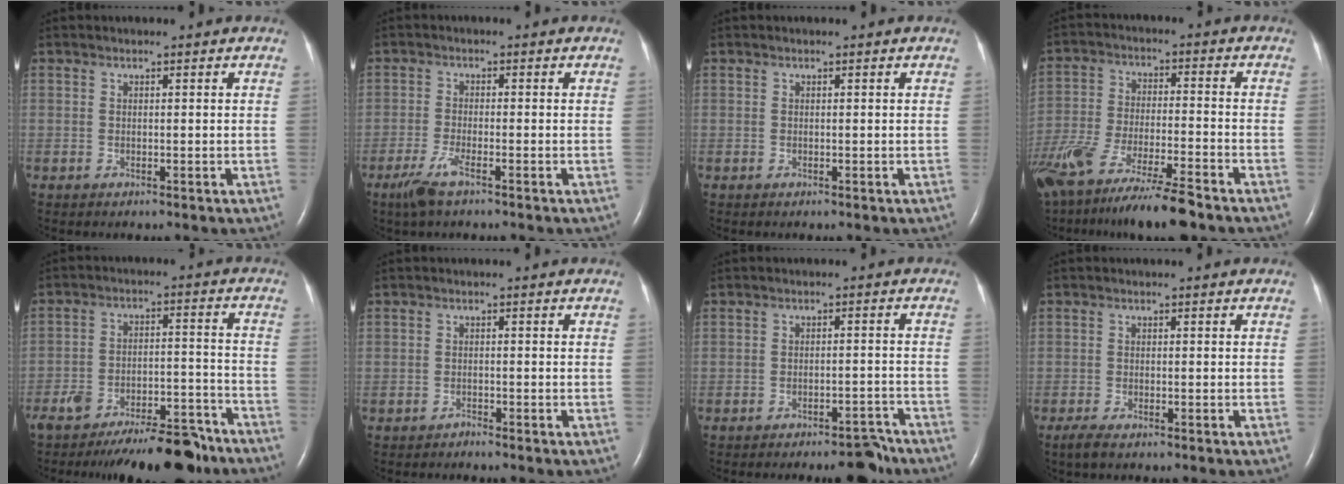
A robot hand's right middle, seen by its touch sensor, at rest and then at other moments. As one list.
[{"total": 3.9, "force": [-2.6, 0.4, 2.9], "torque": [-0.074, -0.010, -0.054]}, {"total": 0.0}, {"total": 18.4, "force": [-14.2, 2.1, 11.5], "torque": [-0.222, -0.056, -0.249]}, {"total": 15.0, "force": [-12.8, 3.6, 6.9], "torque": [-0.087, 0.016, -0.191]}, {"total": 0.7, "force": [-0.7, 0.0, -0.1], "torque": [-0.003, -0.004, -0.012]}, {"total": 5.6, "force": [-4.9, 1.6, 2.4], "torque": [-0.021, 0.009, -0.069]}, {"total": 2.1, "force": [-1.5, 0.5, 1.4], "torque": [-0.035, -0.007, -0.028]}]